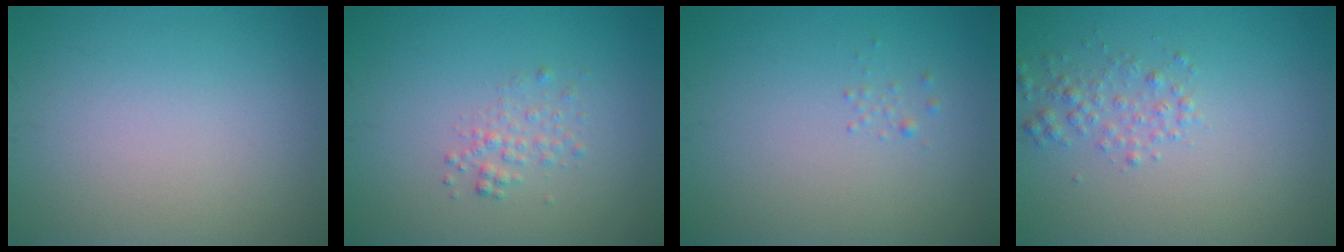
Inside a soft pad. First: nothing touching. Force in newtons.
{"total": 1.4, "press": 1.4, "slide": 0.1}
{"total": 0.7, "press": 0.7, "slide": 0.1}
{"total": 1.9, "press": 1.9, "slide": 0.1}